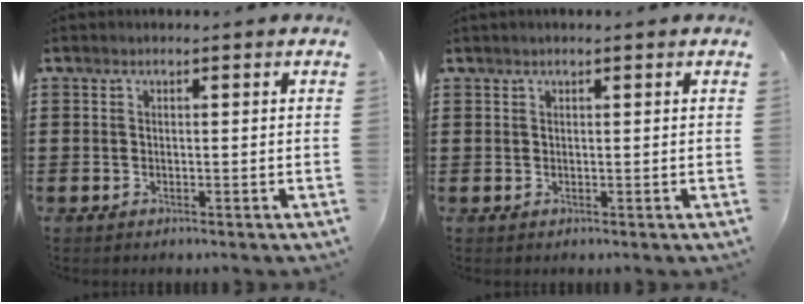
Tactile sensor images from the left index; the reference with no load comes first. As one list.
[{"total": 0.6, "force": [0.4, -0.1, 0.5], "torque": [-0.008, -0.001, 0.008]}]